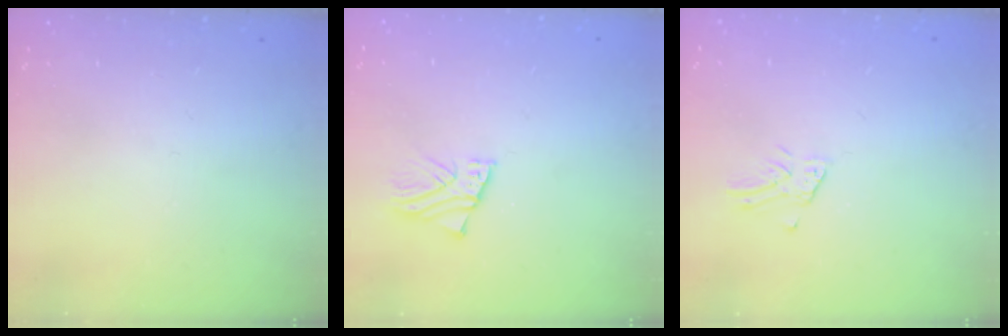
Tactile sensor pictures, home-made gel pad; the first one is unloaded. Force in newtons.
{"total": 2.3, "press": 2.3, "slide": 0.2}
{"total": 1.3, "press": 1.3, "slide": 0.1}